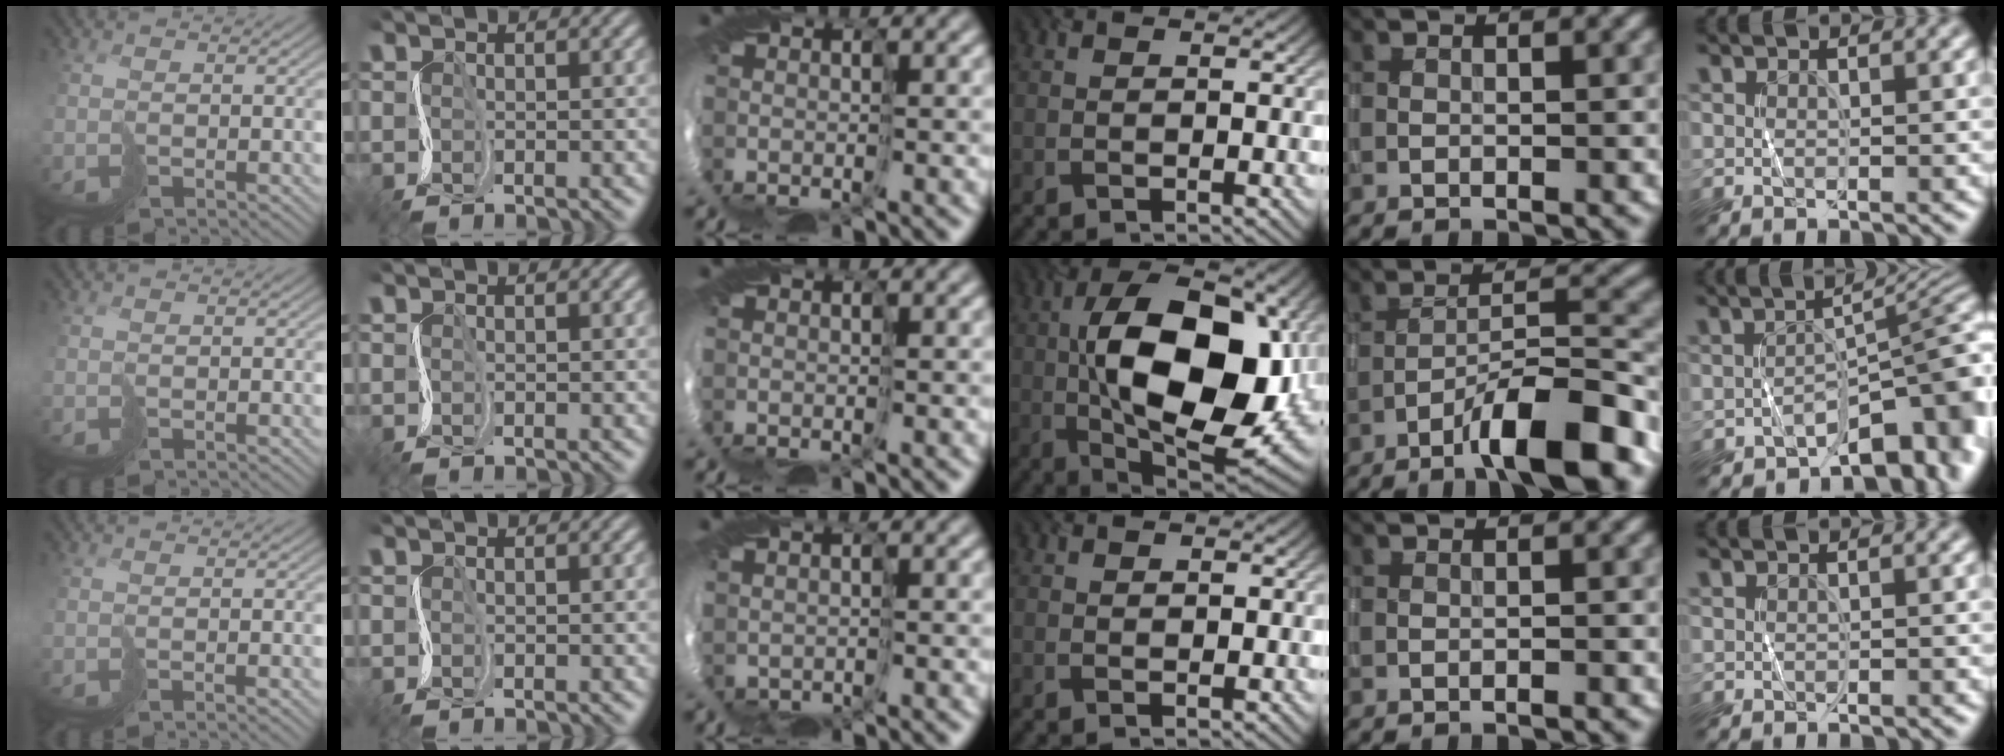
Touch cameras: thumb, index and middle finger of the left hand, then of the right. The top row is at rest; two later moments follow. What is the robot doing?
{"motion": "cut", "object": "wrapping paper"}